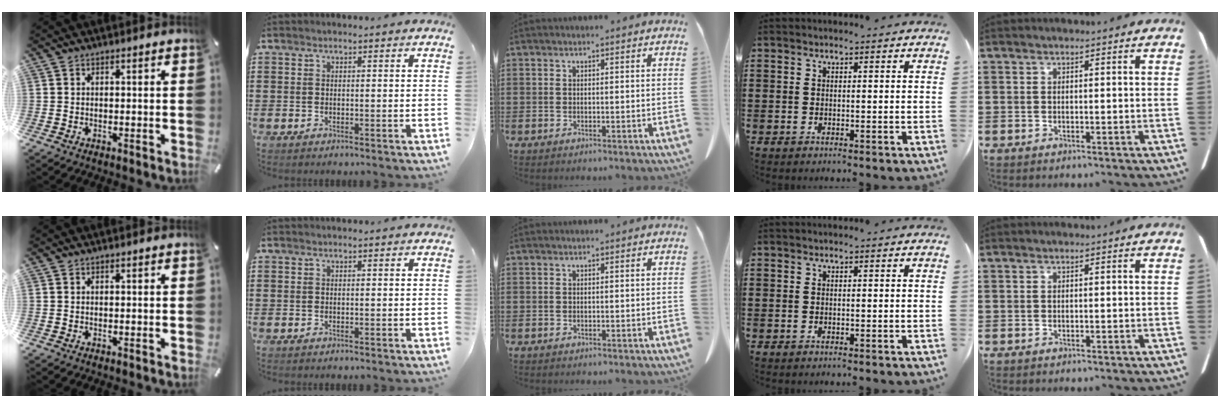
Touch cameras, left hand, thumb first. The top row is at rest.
{}